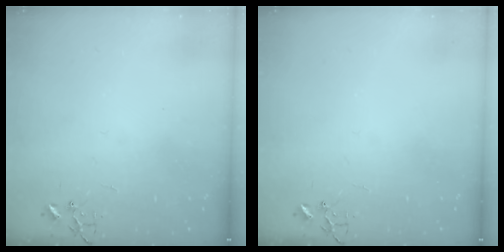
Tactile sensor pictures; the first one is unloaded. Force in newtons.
{"total": 0.0}